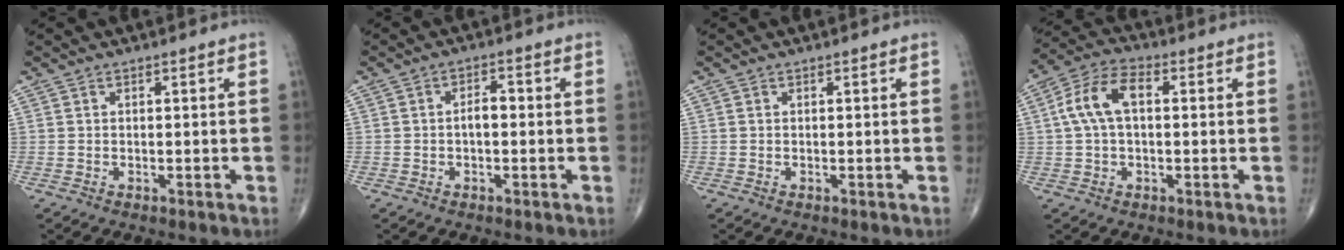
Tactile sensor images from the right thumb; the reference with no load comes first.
{"total": 2.8, "force": [-0.3, 1.4, 2.3], "torque": [-0.034, 0.014, -0.009]}
{"total": 0.0}
{"total": 9.2, "force": [1.3, 5.1, 7.6], "torque": [-0.155, 0.031, 0.019]}